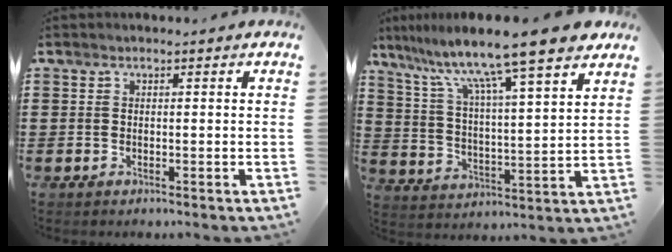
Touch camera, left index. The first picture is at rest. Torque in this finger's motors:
{"motor_torque": [2.02, -0.12, 1.05, 0.21]}